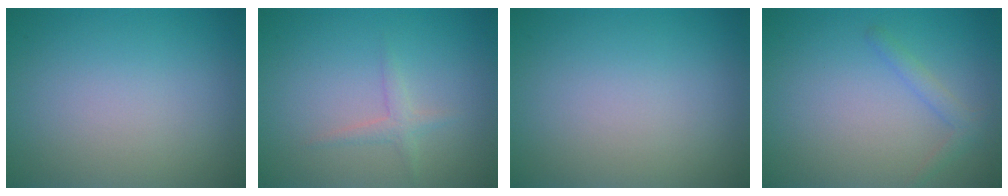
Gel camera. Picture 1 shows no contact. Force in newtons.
{"total": 1.3, "press": 1.3, "slide": 0.1}
{"total": 0.0}
{"total": 1.4, "press": 1.4, "slide": 0.1}